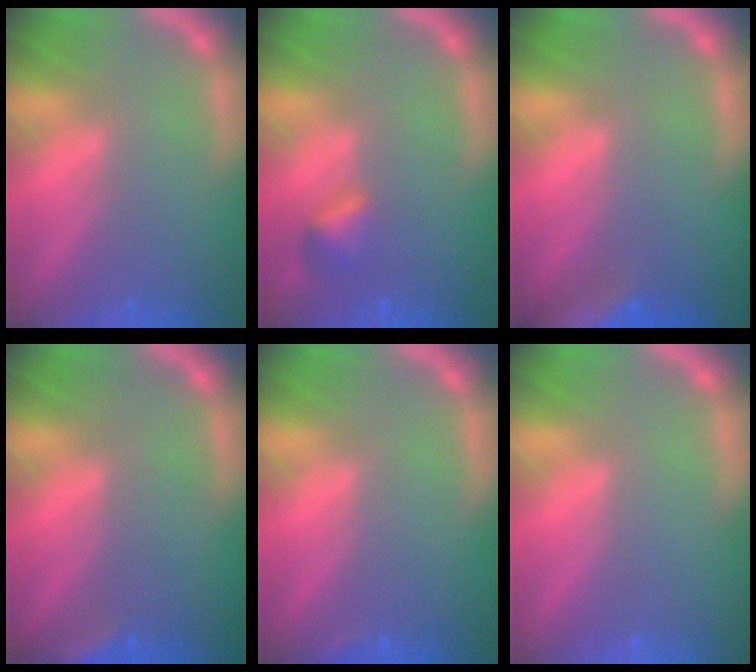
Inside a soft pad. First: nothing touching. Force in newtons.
{"total": 1.9}
{"total": 7.0}
{"total": 2.9}
{"total": 0.9}
{"total": 0.0}